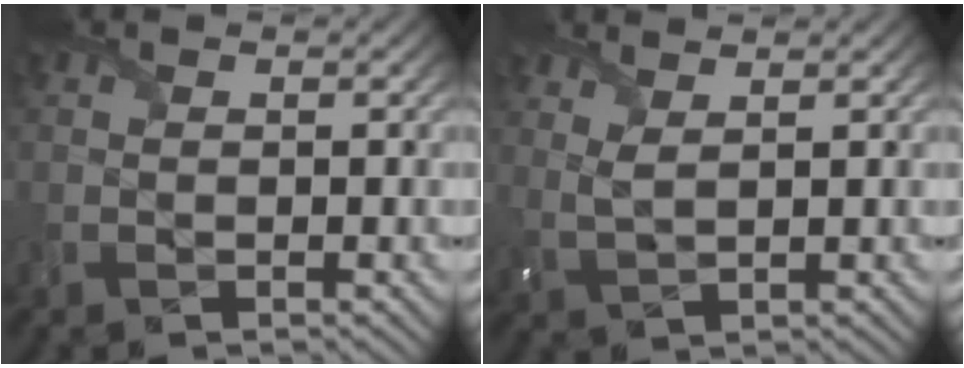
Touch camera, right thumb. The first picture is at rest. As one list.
[{"total": 2.6, "force": [2.0, 0.5, 1.6], "torque": [-0.041, 0.001, 0.042]}]